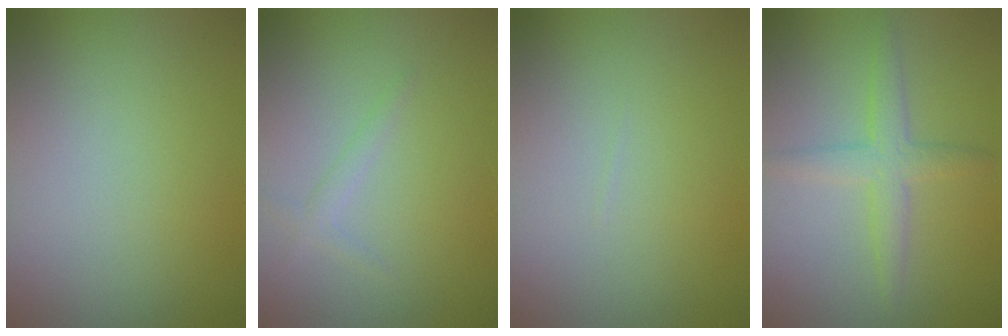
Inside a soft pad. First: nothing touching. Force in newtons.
{"total": 1.1, "press": 1.1, "slide": 0.1}
{"total": 0.0}
{"total": 2.9, "press": 2.9, "slide": 0.1}